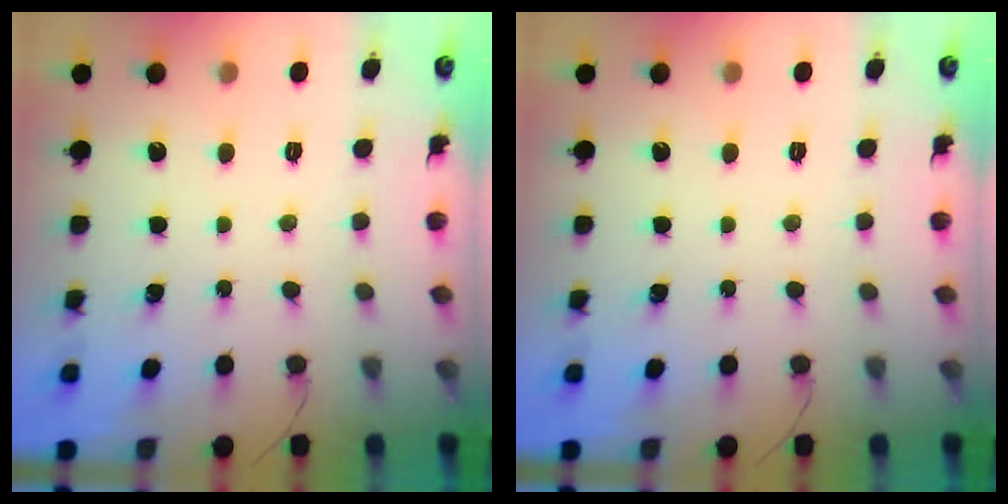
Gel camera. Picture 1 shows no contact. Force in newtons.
{"total": 0.0}